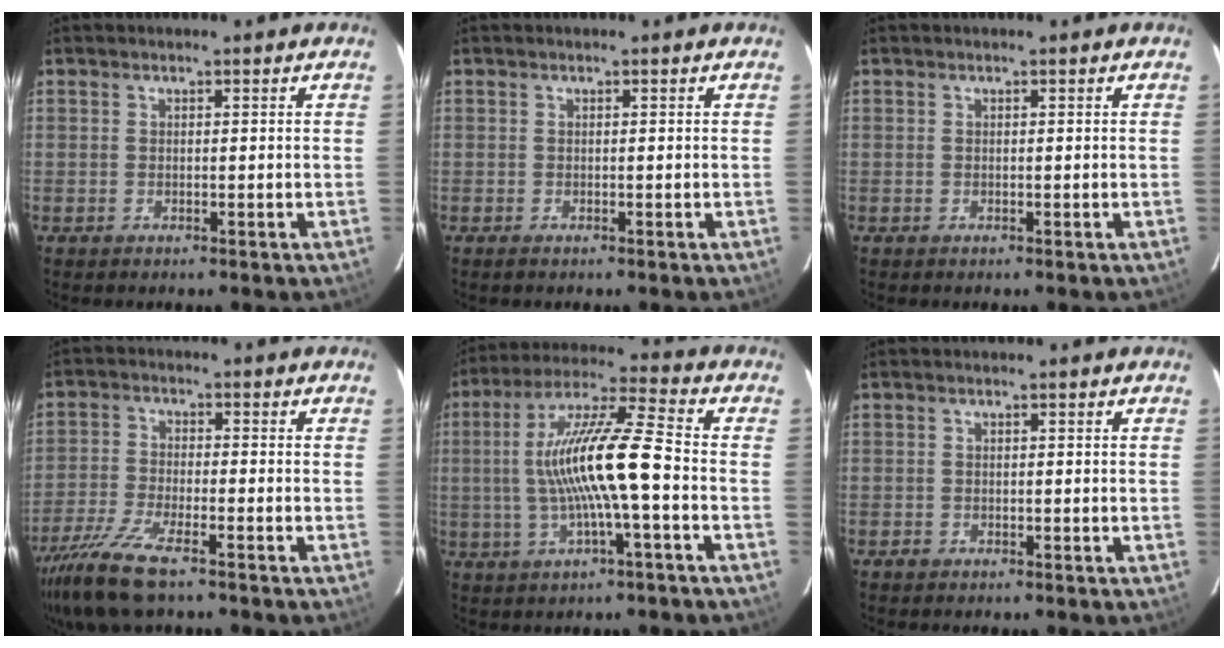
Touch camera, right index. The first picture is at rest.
{"total": 0.0}
{"total": 0.0}
{"total": 11.5, "force": [-8.6, 2.1, 7.3], "torque": [-0.171, -0.035, -0.168]}
{"total": 14.0, "force": [-1.8, 0.8, 13.9], "torque": [-0.264, 0.011, -0.030]}
{"total": 0.8, "force": [-0.6, 0.5, 0.2], "torque": [-0.004, 0.002, -0.009]}